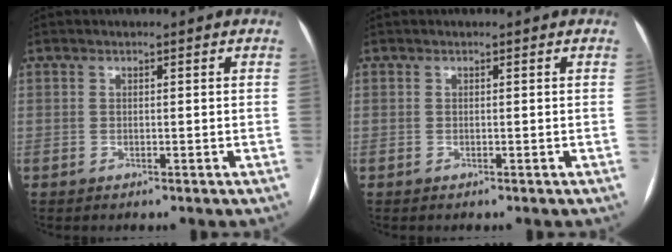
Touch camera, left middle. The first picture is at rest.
{"total": 0.0}